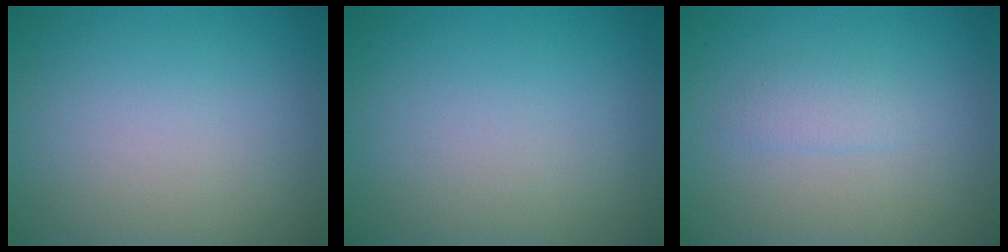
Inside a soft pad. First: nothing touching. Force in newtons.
{"total": 0.0}
{"total": 1.1, "press": 1.1, "slide": 0.0}